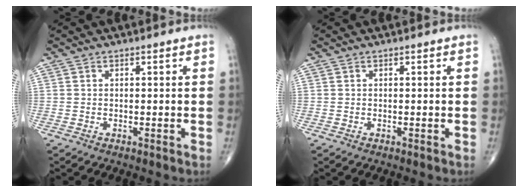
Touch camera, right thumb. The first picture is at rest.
{"total": 0.0}